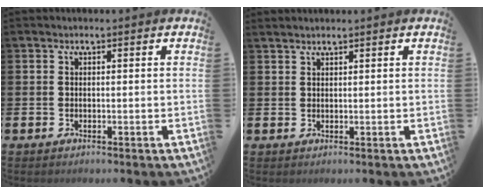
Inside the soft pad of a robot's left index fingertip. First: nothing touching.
{"total": 1.1, "force": [1.1, 0.1, 0.1], "torque": [0.002, -0.001, 0.020]}